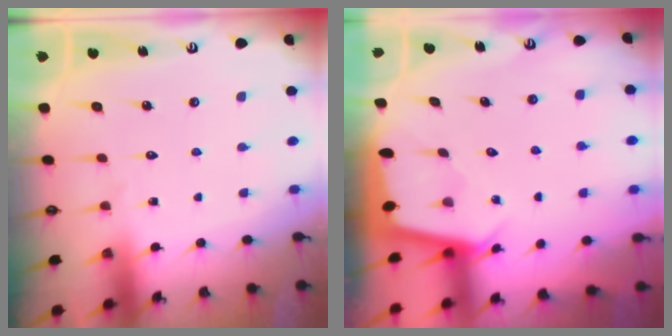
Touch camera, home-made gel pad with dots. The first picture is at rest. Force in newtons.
{"total": 2.0, "press": 2.0, "slide": 0.2}